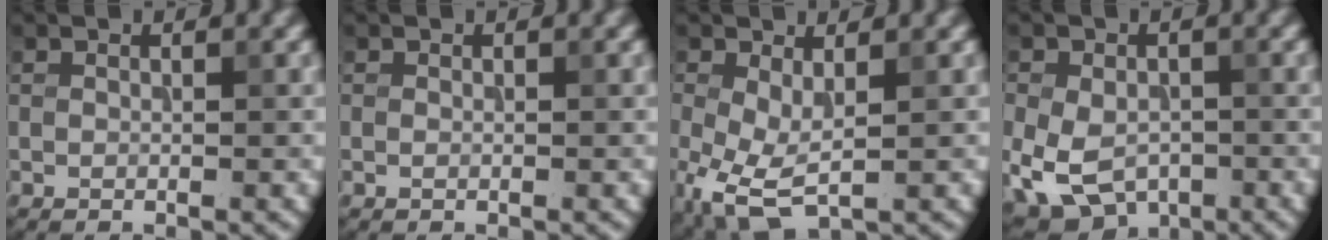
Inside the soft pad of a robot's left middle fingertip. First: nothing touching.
{"total": 0.0}
{"total": 4.2, "force": [-1.3, 1.7, 3.6], "torque": [-0.095, -0.011, -0.016]}
{"total": 7.5, "force": [-3.0, 5.1, 4.6], "torque": [-0.101, -0.034, -0.028]}